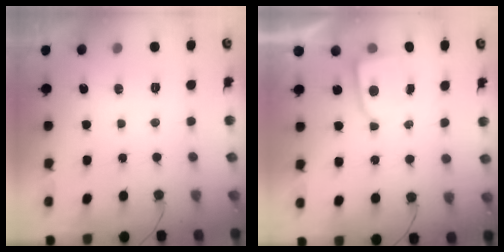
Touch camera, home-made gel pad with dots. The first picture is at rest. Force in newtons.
{"total": 2.2, "press": 2.2, "slide": 0.3}